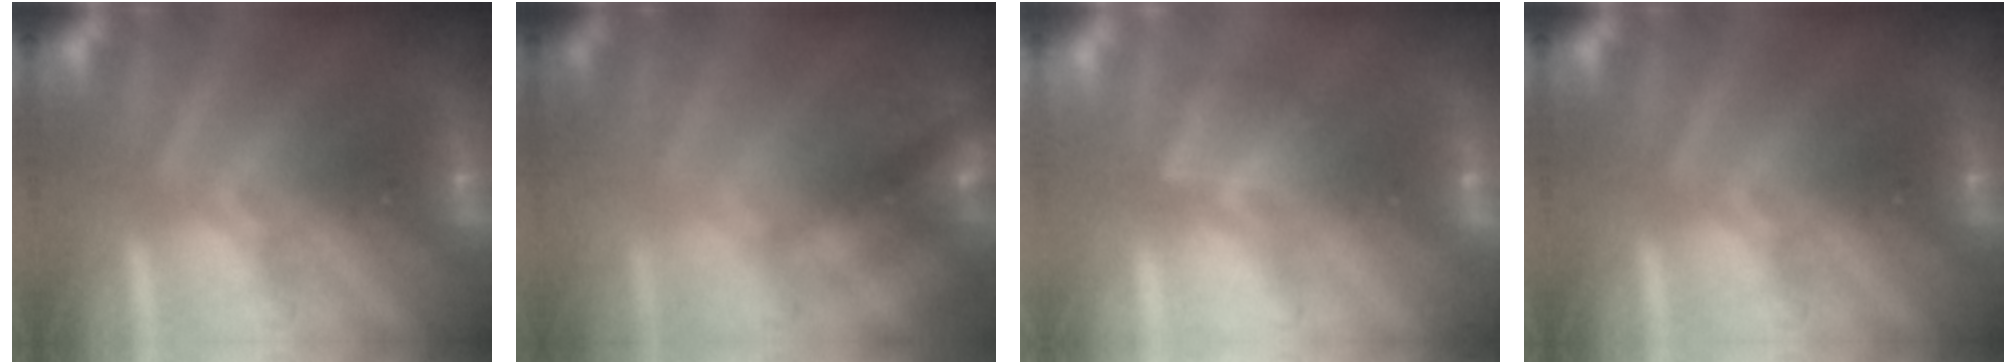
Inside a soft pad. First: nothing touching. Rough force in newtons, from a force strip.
{"total": 2.5}
{"total": 4.8}
{"total": 0.0}